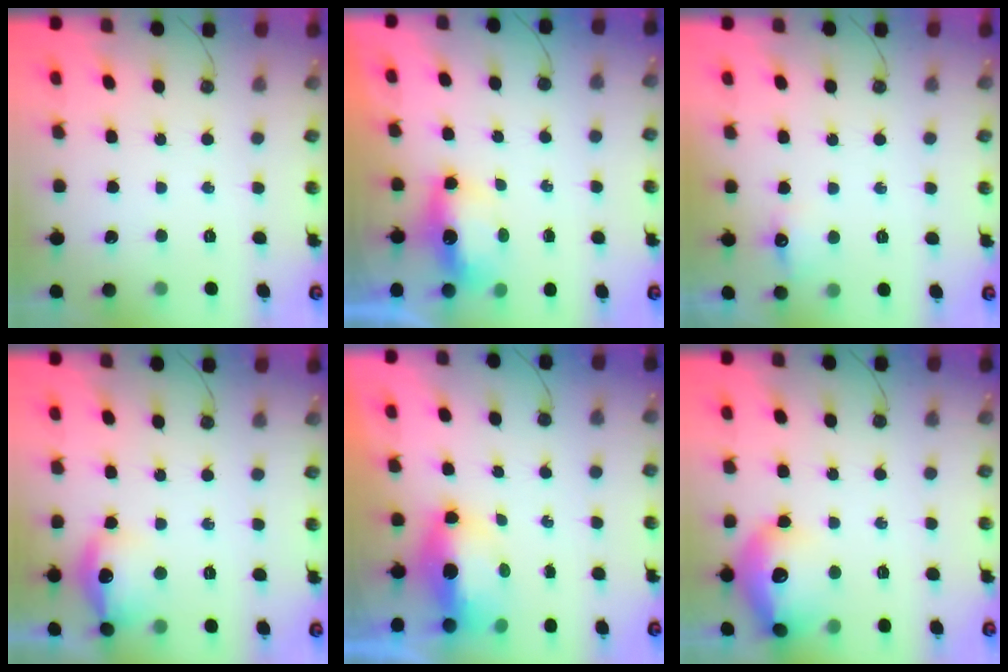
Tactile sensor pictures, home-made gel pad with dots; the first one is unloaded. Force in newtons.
{"total": 6.2, "press": 6.2, "slide": 0.2}
{"total": 5.9, "press": 5.8, "slide": 0.9}
{"total": 13.7, "press": 13.6, "slide": 1.0}
{"total": 7.0, "press": 6.9, "slide": 1.3}
{"total": 17.2, "press": 17.2, "slide": 1.4}